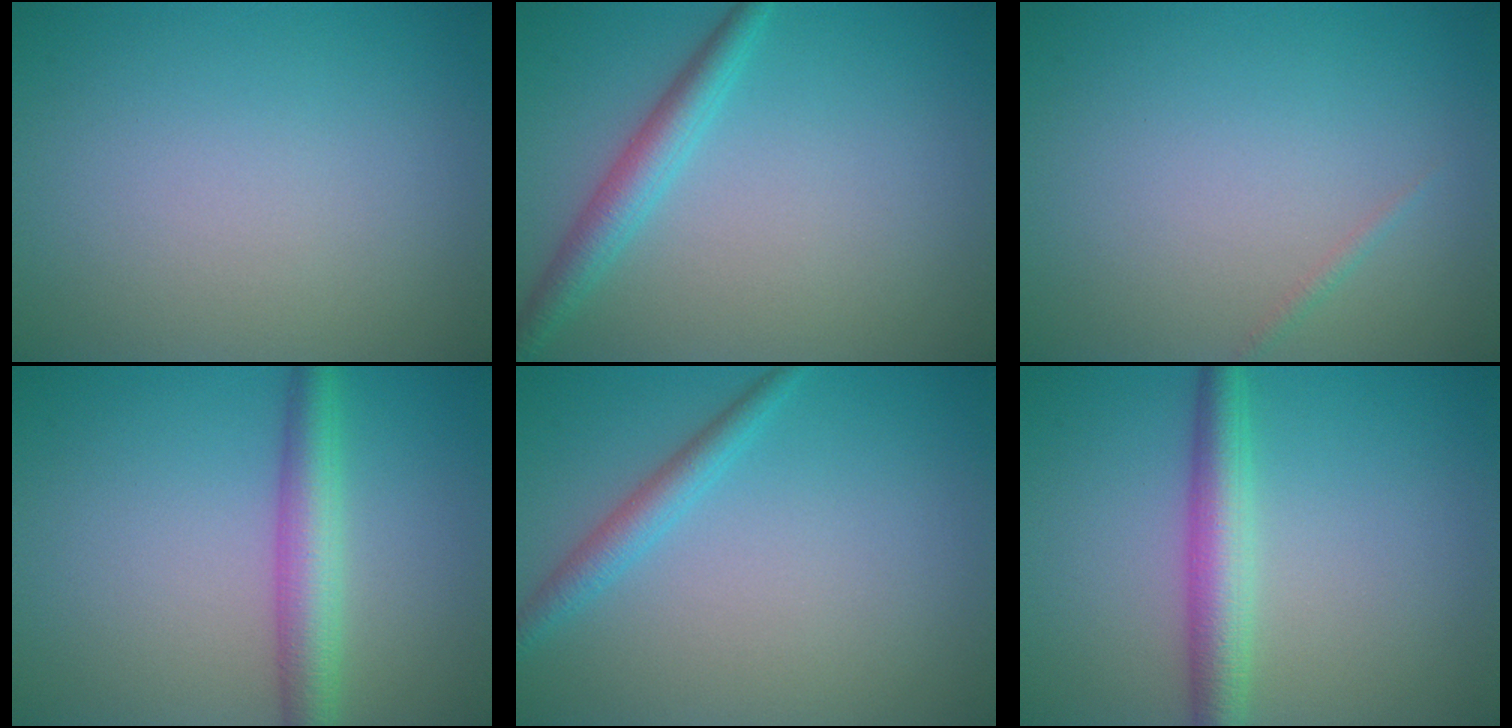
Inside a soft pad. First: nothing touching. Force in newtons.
{"total": 2.9, "press": 2.9, "slide": 0.1}
{"total": 0.6, "press": 0.6, "slide": 0.0}
{"total": 4.1, "press": 4.1, "slide": 0.1}
{"total": 2.1, "press": 2.1, "slide": 0.1}
{"total": 3.9, "press": 3.9, "slide": 0.1}